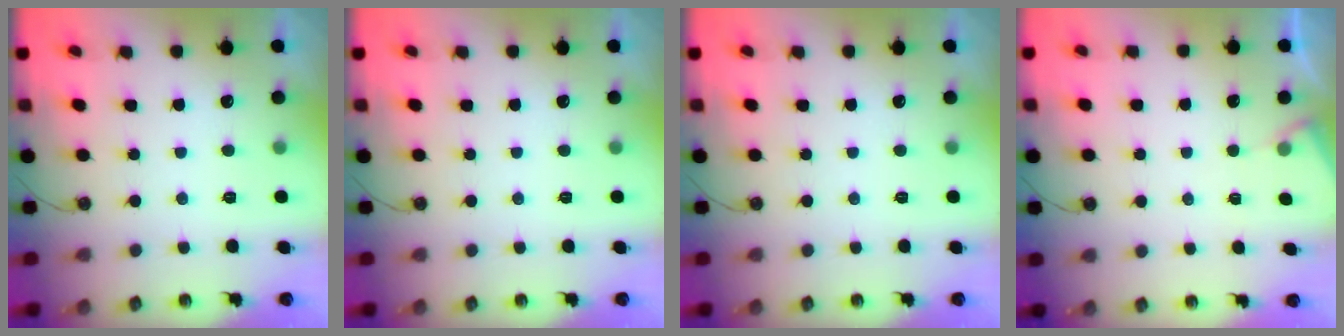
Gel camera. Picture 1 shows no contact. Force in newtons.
{"total": 0.0}
{"total": 0.0}
{"total": 3.4, "press": 3.4, "slide": 0.5}